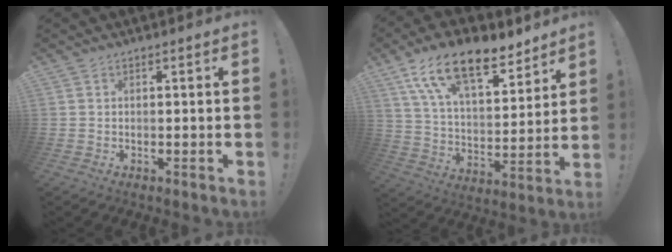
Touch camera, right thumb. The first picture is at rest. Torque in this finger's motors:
{"motor_torque": [0.45, 2.89, 0.79, -0.04, 0.34]}